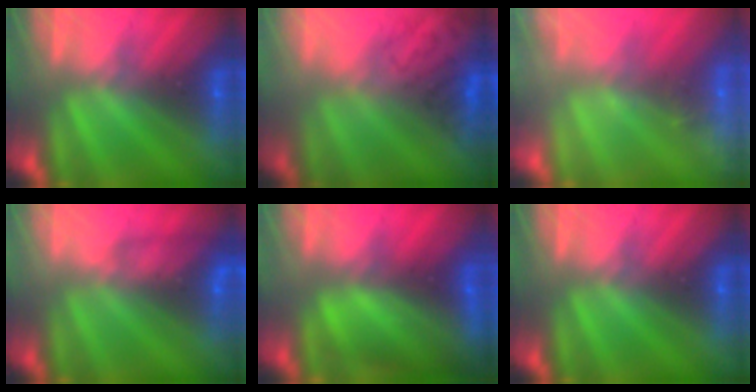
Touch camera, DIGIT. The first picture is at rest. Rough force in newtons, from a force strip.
{"total": 3.8}
{"total": 2.2}
{"total": 4.8}
{"total": 9.3}
{"total": 0.0}